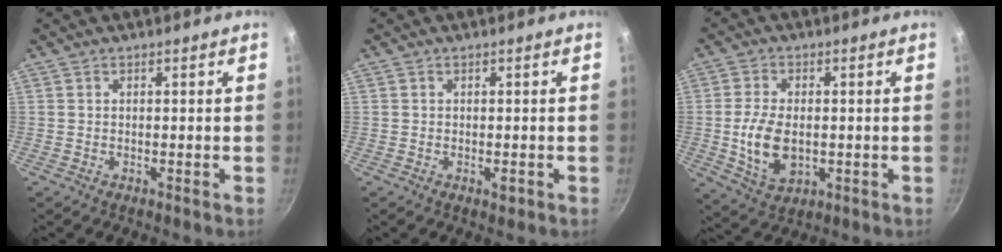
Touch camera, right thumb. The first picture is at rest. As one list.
[{"total": 1.3, "force": [-0.4, 0.8, 1.0], "torque": [-0.013, 0.001, -0.007]}, {"total": 9.9, "force": [-0.7, 6.1, 7.8], "torque": [-0.145, -0.003, -0.006]}]